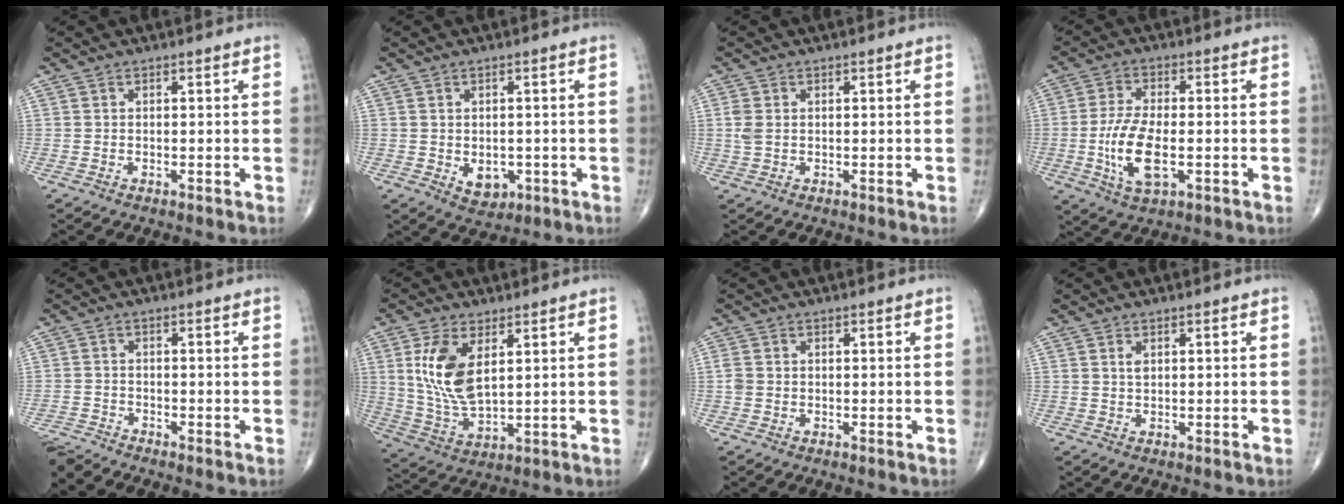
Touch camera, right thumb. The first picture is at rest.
{"total": 4.4, "force": [-1.0, 3.2, 2.9], "torque": [-0.020, -0.002, -0.002]}
{"total": 2.3, "force": [0.1, 1.5, 1.6], "torque": [-0.049, 0.002, 0.004]}
{"total": 10.3, "force": [-2.1, 4.6, 9.0], "torque": [-0.180, 0.001, -0.037]}
{"total": 4.1, "force": [-4.0, -0.9, -0.3], "torque": [-0.015, 0.002, -0.079]}
{"total": 11.7, "force": [3.5, 5.8, 9.5], "torque": [-0.189, -0.017, 0.076]}
{"total": 1.6, "force": [-0.2, 1.3, 0.9], "torque": [-0.023, 0.000, -0.006]}
{"total": 1.1, "force": [0.4, 0.6, 0.8], "torque": [-0.012, 0.000, 0.008]}